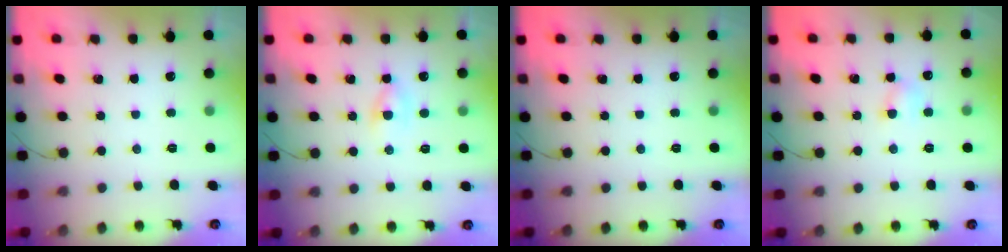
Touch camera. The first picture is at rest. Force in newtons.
{"total": 3.7, "press": 3.5, "slide": 1.3}
{"total": 0.0}
{"total": 4.7, "press": 4.5, "slide": 1.2}